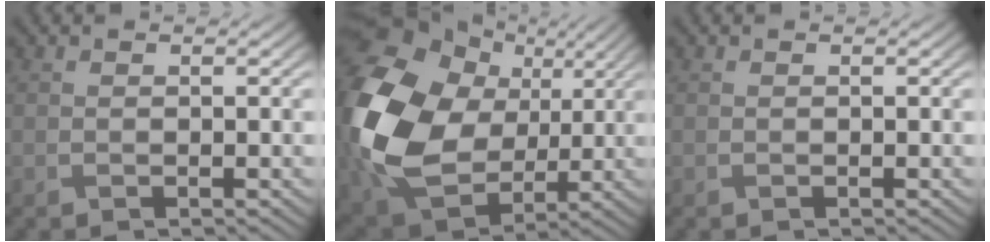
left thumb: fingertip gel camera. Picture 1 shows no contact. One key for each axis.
{"total": 17.8, "fx": 2.4, "fy": 14.2, "fz": 10.5, "tx": -0.291, "ty": -0.021, "tz": 0.058}
{"total": 0.0}